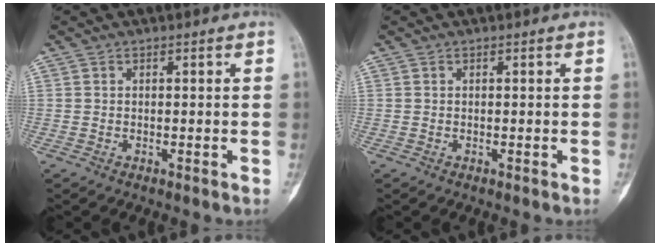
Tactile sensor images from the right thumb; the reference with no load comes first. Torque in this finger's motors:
{"motor_torque": [0.18, -0.01, 0.03, -0.03, 0.00]}